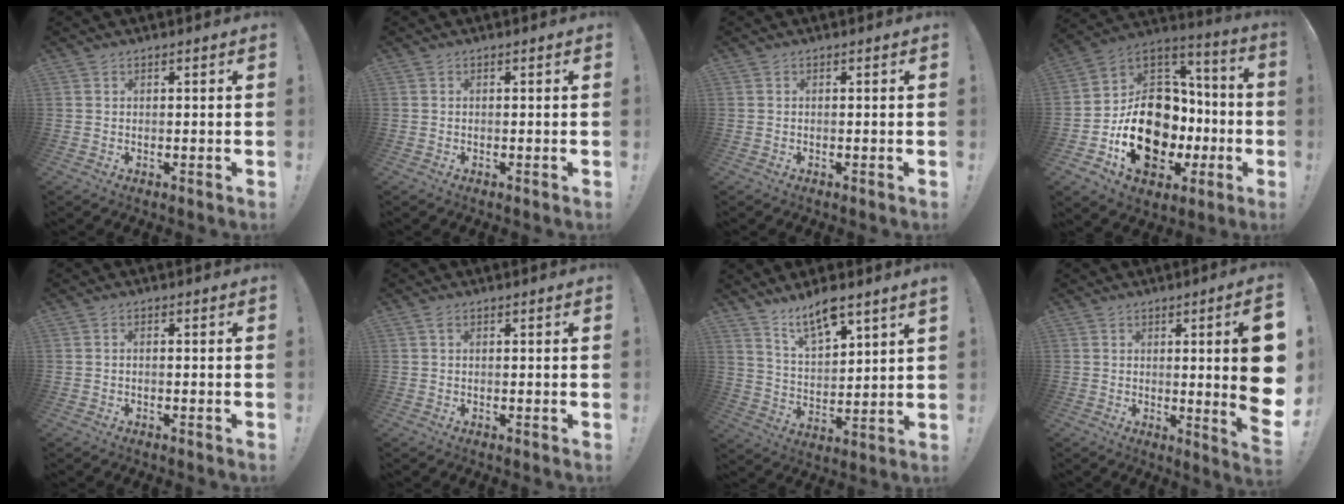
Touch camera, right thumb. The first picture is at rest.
{"total": 0.0}
{"total": 0.0}
{"total": 22.4, "force": [-6.6, 16.4, 13.6], "torque": [-0.209, 0.035, -0.084]}
{"total": 0.9, "force": [-0.7, 0.0, 0.6], "torque": [-0.008, 0.000, -0.013]}
{"total": 0.9, "force": [0.5, 0.2, 0.8], "torque": [-0.012, 0.000, 0.007]}
{"total": 9.7, "force": [7.9, 1.9, 5.4], "torque": [-0.096, -0.049, 0.138]}
{"total": 12.1, "force": [1.0, 0.3, 12.0], "torque": [-0.160, -0.025, 0.012]}